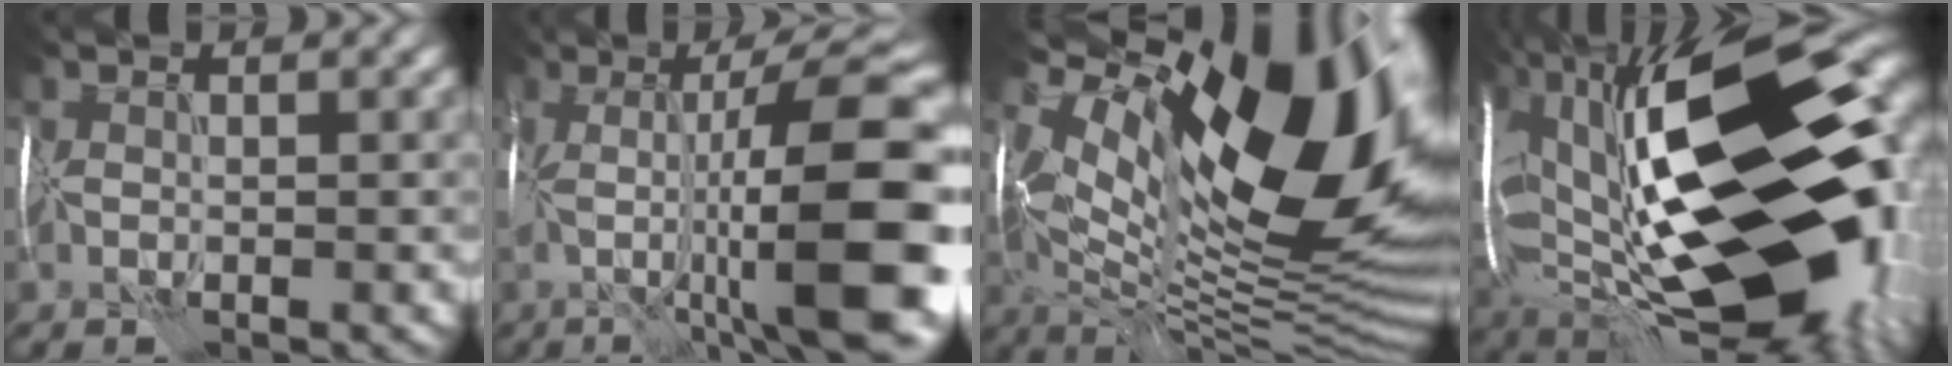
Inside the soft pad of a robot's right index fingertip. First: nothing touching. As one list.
[{"total": 15.9, "force": [-1.7, 3.5, 15.4], "torque": [-0.220, 0.019, -0.022]}, {"total": 18.3, "force": [4.7, 8.6, 15.5], "torque": [-0.253, 0.023, 0.078]}, {"total": 23.9, "force": [1.6, 12.3, 20.4], "torque": [-0.392, -0.022, 0.022]}]